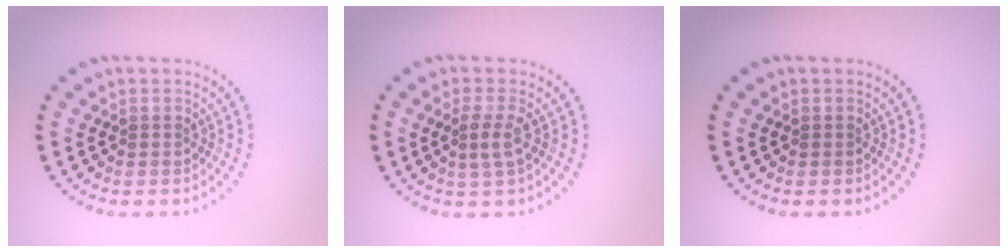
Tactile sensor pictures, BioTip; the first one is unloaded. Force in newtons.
{"total": 1.7, "press": 1.4, "slide": 0.9}
{"total": 0.0}